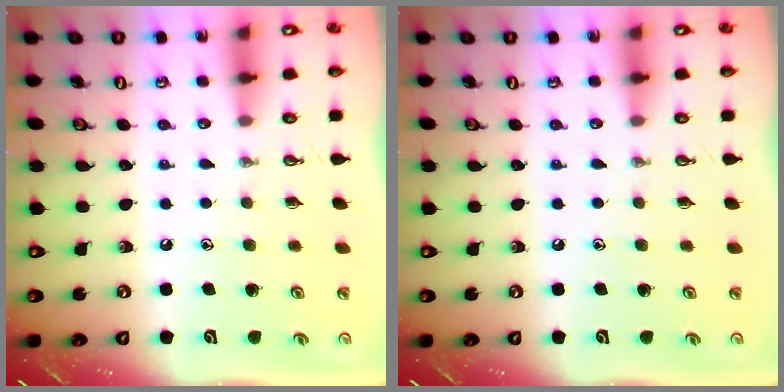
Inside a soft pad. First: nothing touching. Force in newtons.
{"total": 0.0}